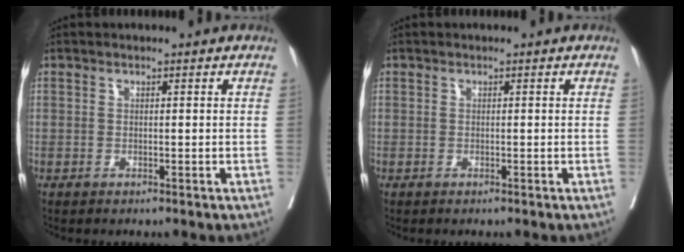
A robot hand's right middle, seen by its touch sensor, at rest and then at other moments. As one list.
[{"total": 0.0}]